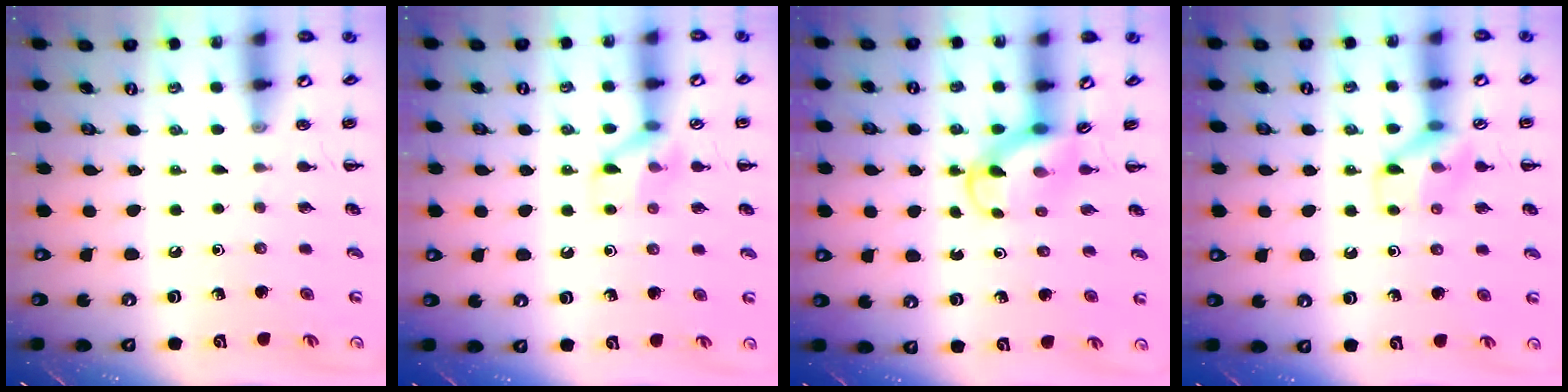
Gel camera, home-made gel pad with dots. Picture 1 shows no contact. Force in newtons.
{"total": 8.3, "press": 8.2, "slide": 1.3}
{"total": 4.1, "press": 3.9, "slide": 1.2}
{"total": 10.5, "press": 10.4, "slide": 1.3}